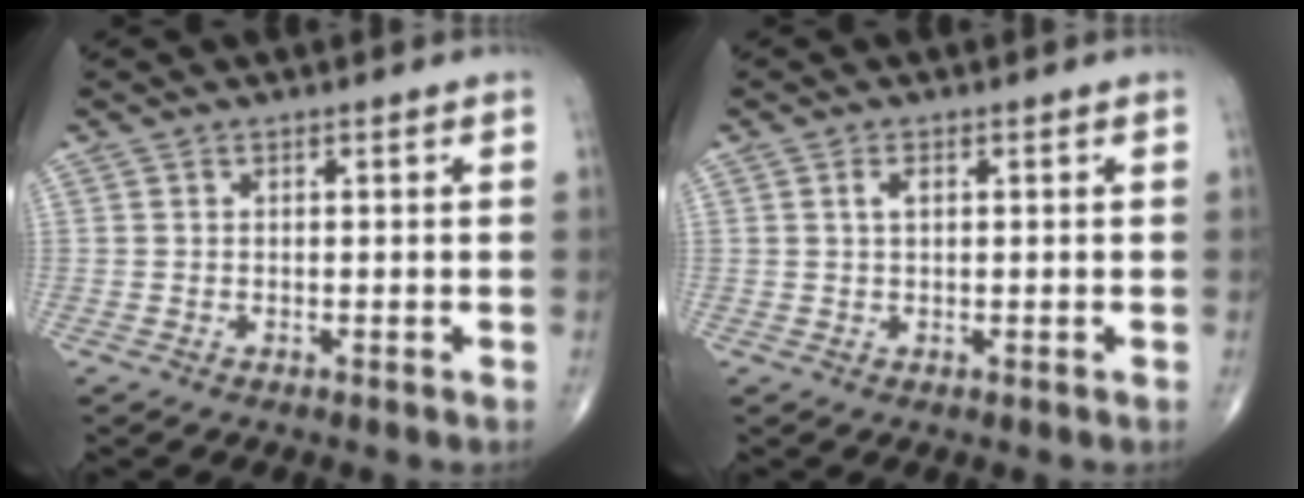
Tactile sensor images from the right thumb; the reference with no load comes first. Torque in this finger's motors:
{"motor_torque": [-0.05, 0.88, 0.21, 0.12, -0.01]}